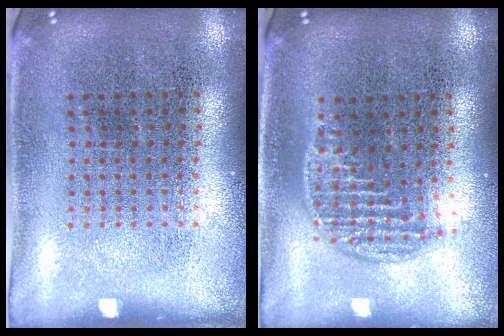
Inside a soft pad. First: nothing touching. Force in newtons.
{"total": 1.3, "press": 1.1, "slide": 0.6}